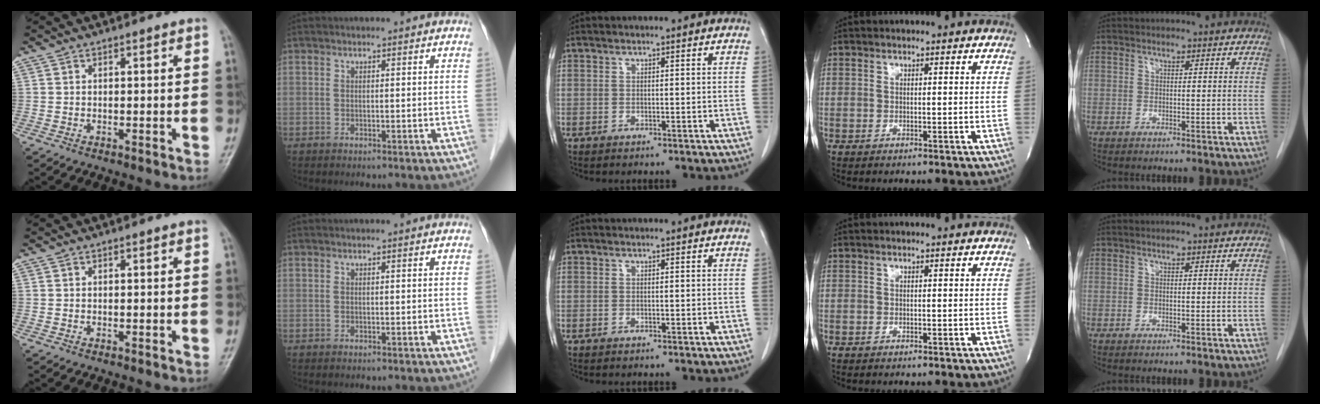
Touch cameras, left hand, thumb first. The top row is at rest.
{}